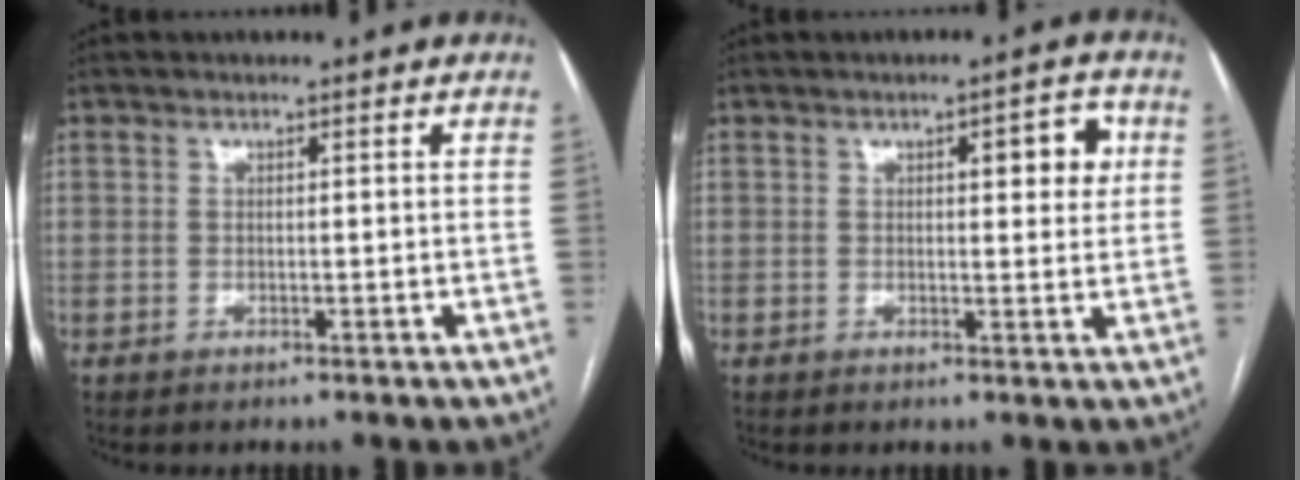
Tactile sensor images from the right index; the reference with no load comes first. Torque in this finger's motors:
{"motor_torque": [0.10, 0.08, 0.08, 0.04]}